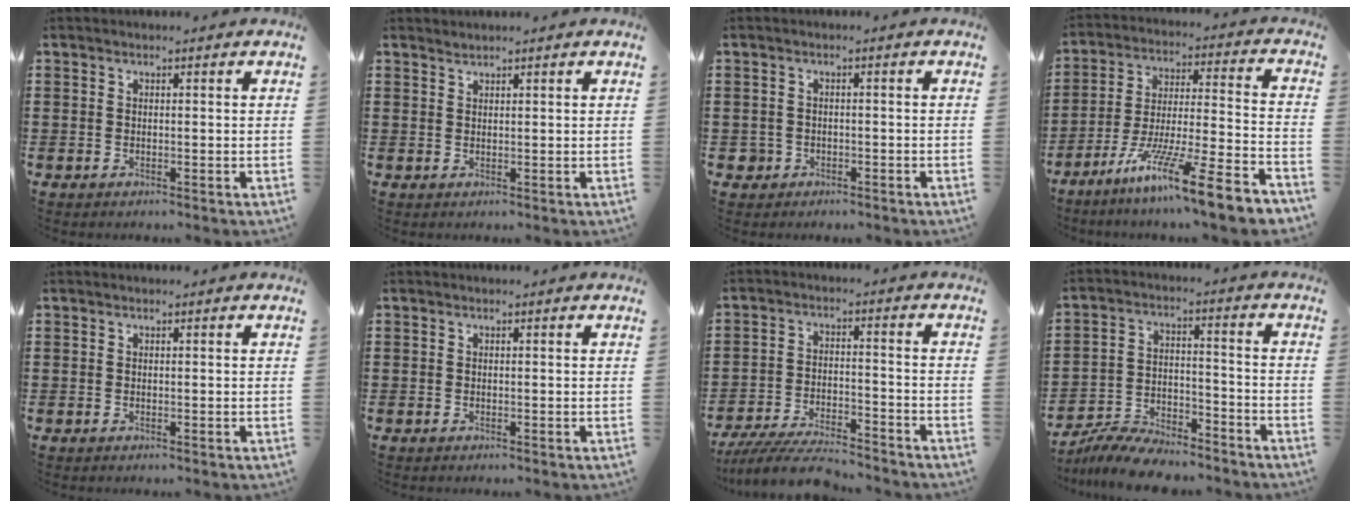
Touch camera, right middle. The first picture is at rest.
{"total": 0.8, "force": [0.8, 0.0, -0.1], "torque": [0.000, -0.001, 0.016]}
{"total": 1.6, "force": [-1.0, 1.2, 0.2], "torque": [-0.010, 0.000, -0.023]}
{"total": 12.8, "force": [-10.0, -0.3, 8.0], "torque": [-0.134, 0.010, -0.190]}
{"total": 0.0}
{"total": 0.0}
{"total": 7.1, "force": [-6.7, 0.7, 2.1], "torque": [-0.043, 0.005, -0.131]}
{"total": 7.6, "force": [-7.4, 1.2, 1.6], "torque": [-0.027, 0.019, -0.143]}